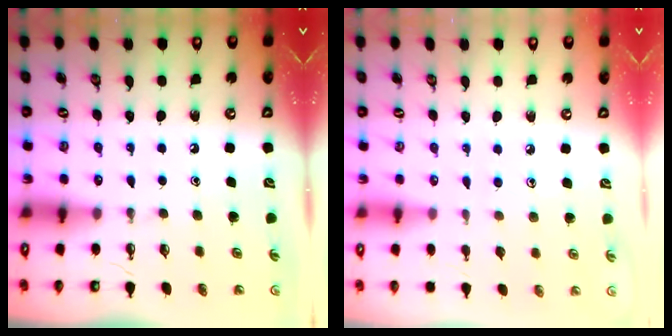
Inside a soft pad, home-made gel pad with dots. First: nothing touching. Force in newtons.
{"total": 4.9, "press": 4.8, "slide": 0.5}